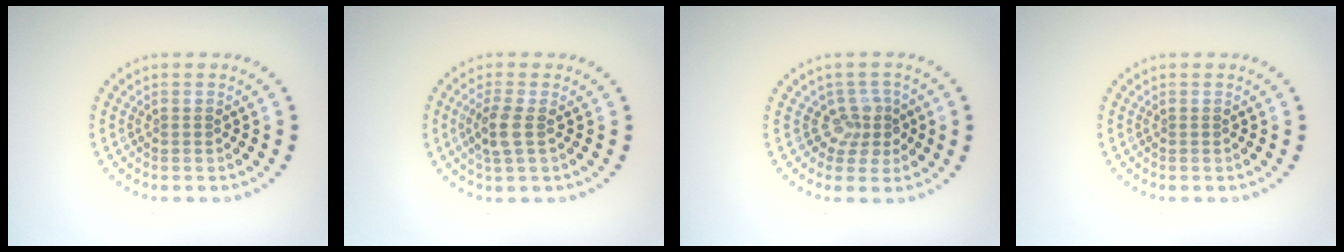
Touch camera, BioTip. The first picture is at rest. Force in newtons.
{"total": 2.3, "press": 2.1, "slide": 0.9}
{"total": 2.4, "press": 1.7, "slide": 1.6}
{"total": 0.0}